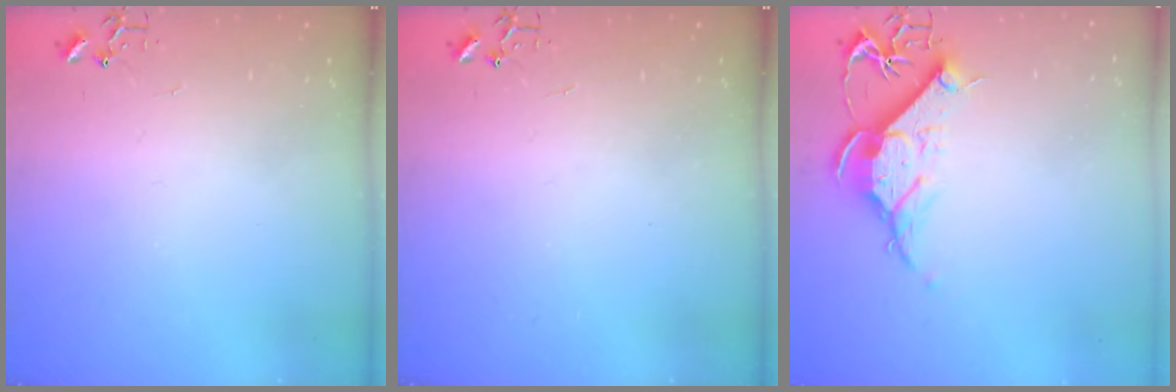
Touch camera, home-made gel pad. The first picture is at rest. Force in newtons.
{"total": 0.0}
{"total": 12.0, "press": 11.9, "slide": 1.2}